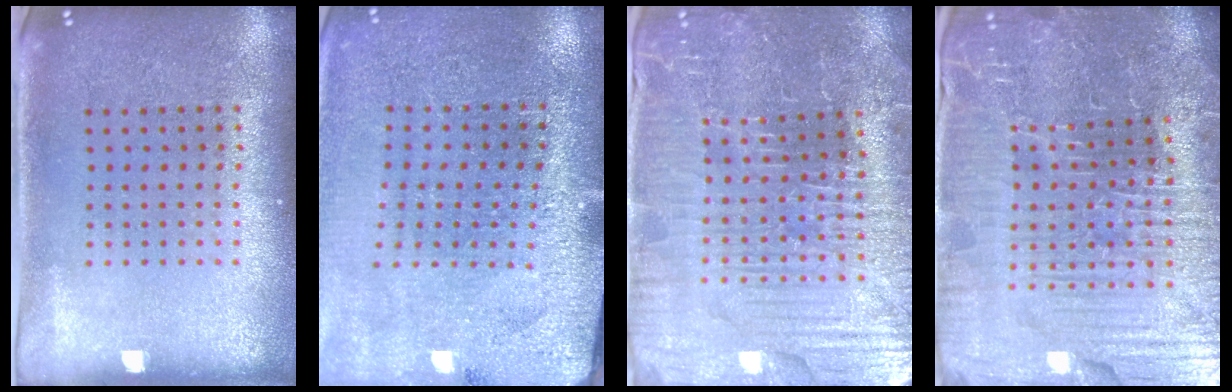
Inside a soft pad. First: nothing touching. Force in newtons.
{"total": 3.0, "press": 3.0, "slide": 0.4}
{"total": 4.4, "press": 4.4, "slide": 0.7}
{"total": 5.8, "press": 5.5, "slide": 1.7}